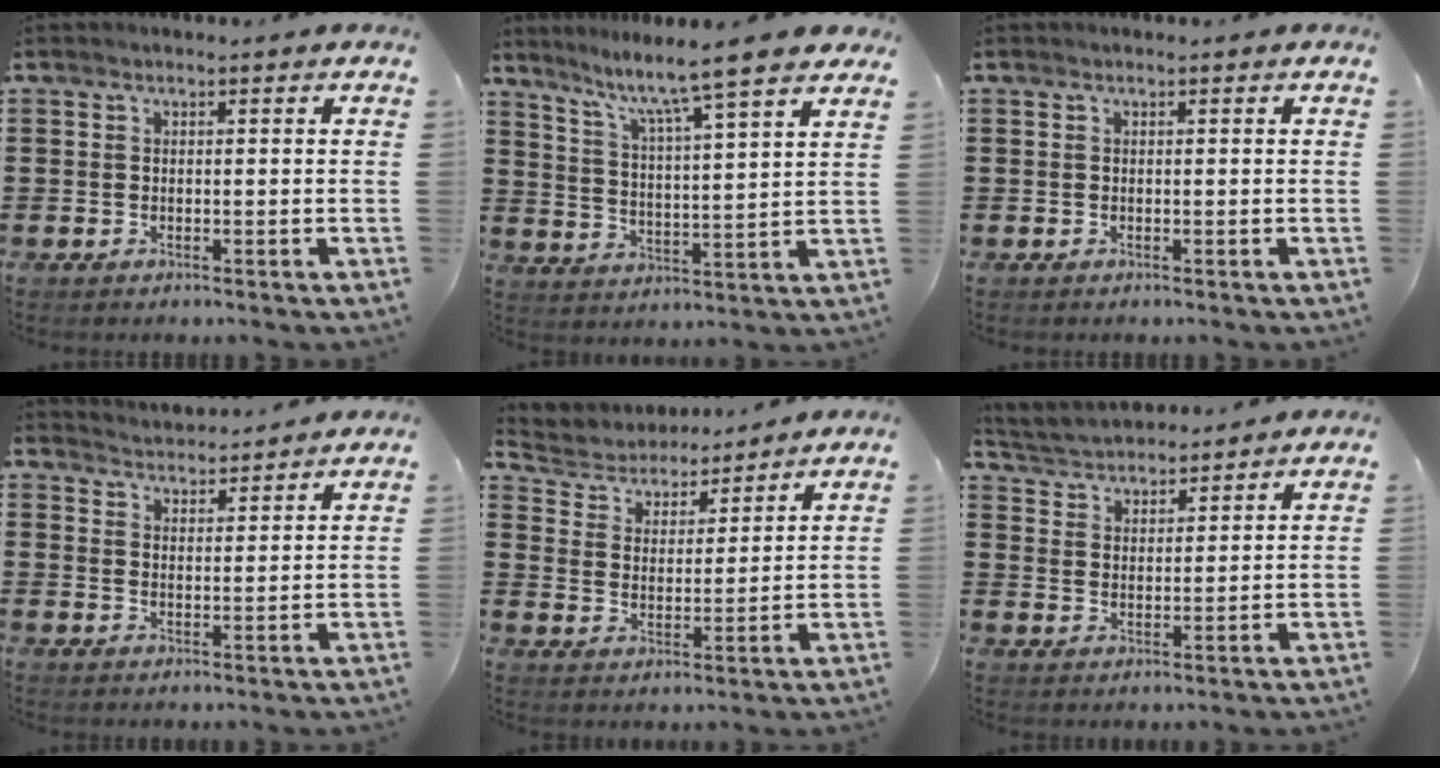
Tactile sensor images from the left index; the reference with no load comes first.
{"total": 6.9, "force": [6.0, -1.0, 3.4], "torque": [-0.091, -0.048, 0.092]}
{"total": 0.0}
{"total": 3.4, "force": [3.4, -0.2, -0.5], "torque": [-0.003, -0.020, 0.062]}
{"total": 4.7, "force": [4.5, 1.1, 0.0], "torque": [-0.029, -0.029, 0.076]}
{"total": 3.9, "force": [3.8, 0.8, -0.1], "torque": [-0.016, -0.016, 0.068]}